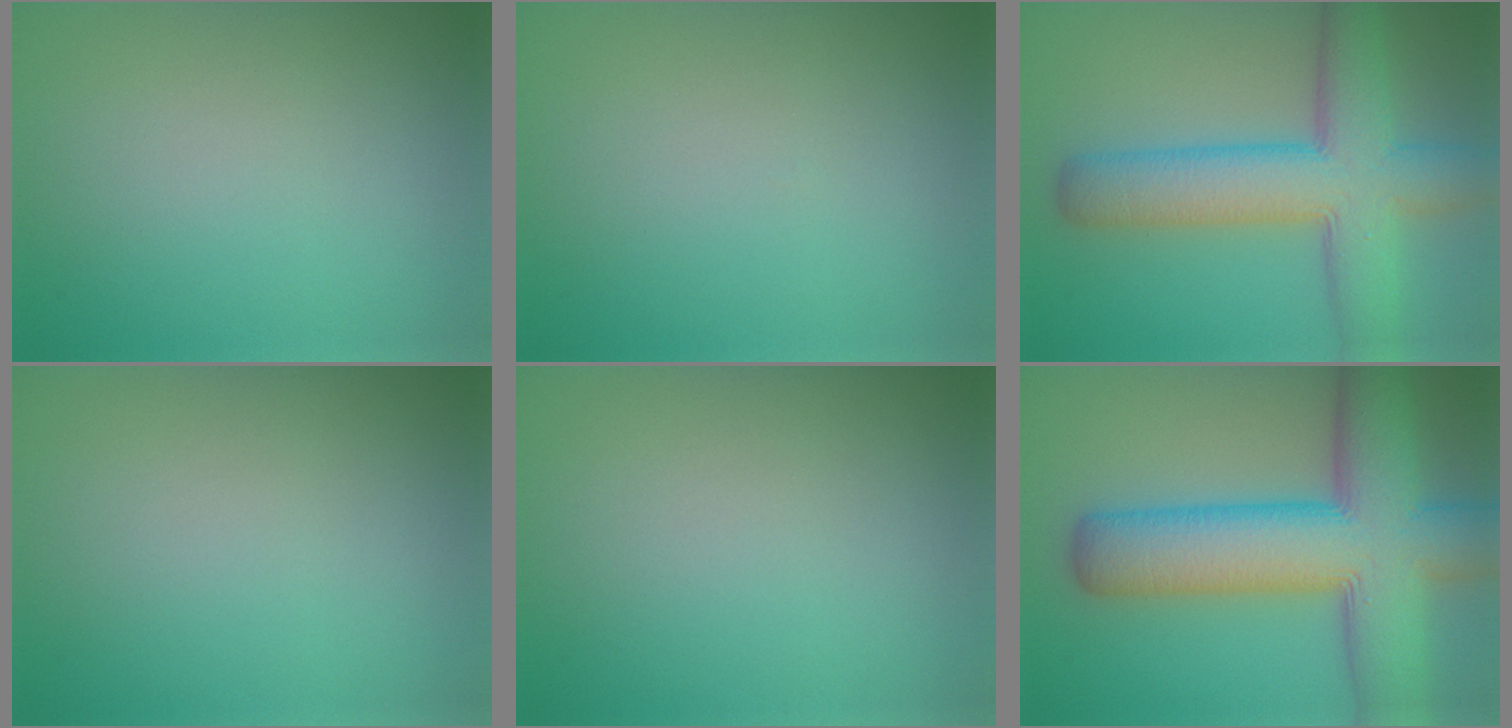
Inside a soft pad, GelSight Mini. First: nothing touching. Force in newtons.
{"total": 0.0}
{"total": 9.0, "press": 8.9, "slide": 0.3}
{"total": 0.0}
{"total": 0.0}
{"total": 12.9, "press": 12.9, "slide": 0.4}